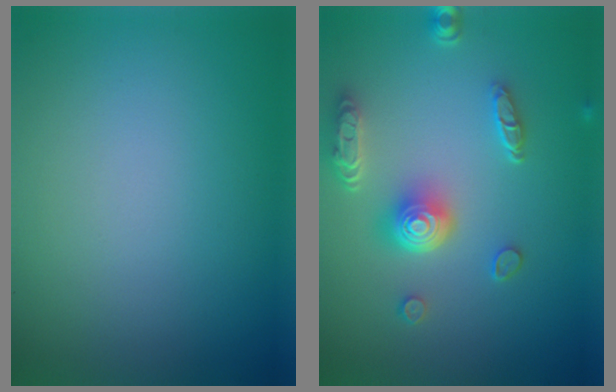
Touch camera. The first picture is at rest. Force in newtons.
{"total": 5.1, "press": 4.1, "slide": 3.1}